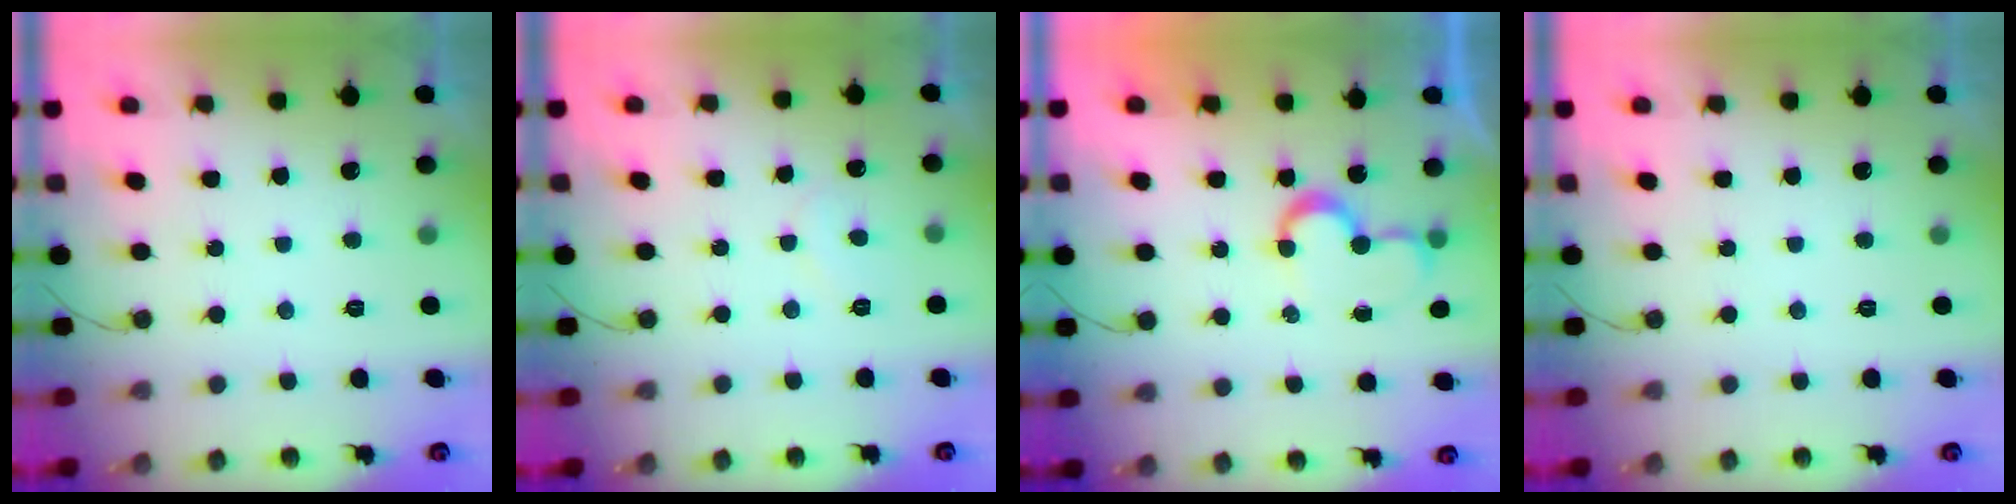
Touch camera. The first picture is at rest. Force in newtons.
{"total": 5.3, "press": 5.2, "slide": 0.4}
{"total": 7.2, "press": 7.1, "slide": 0.6}
{"total": 0.0}